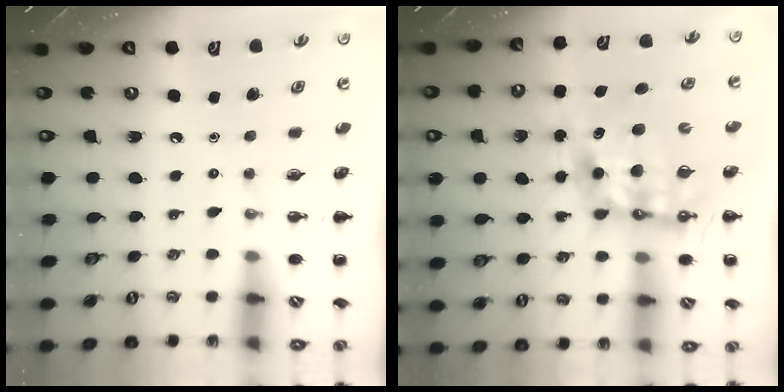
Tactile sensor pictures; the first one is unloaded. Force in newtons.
{"total": 11.4, "press": 11.1, "slide": 2.9}